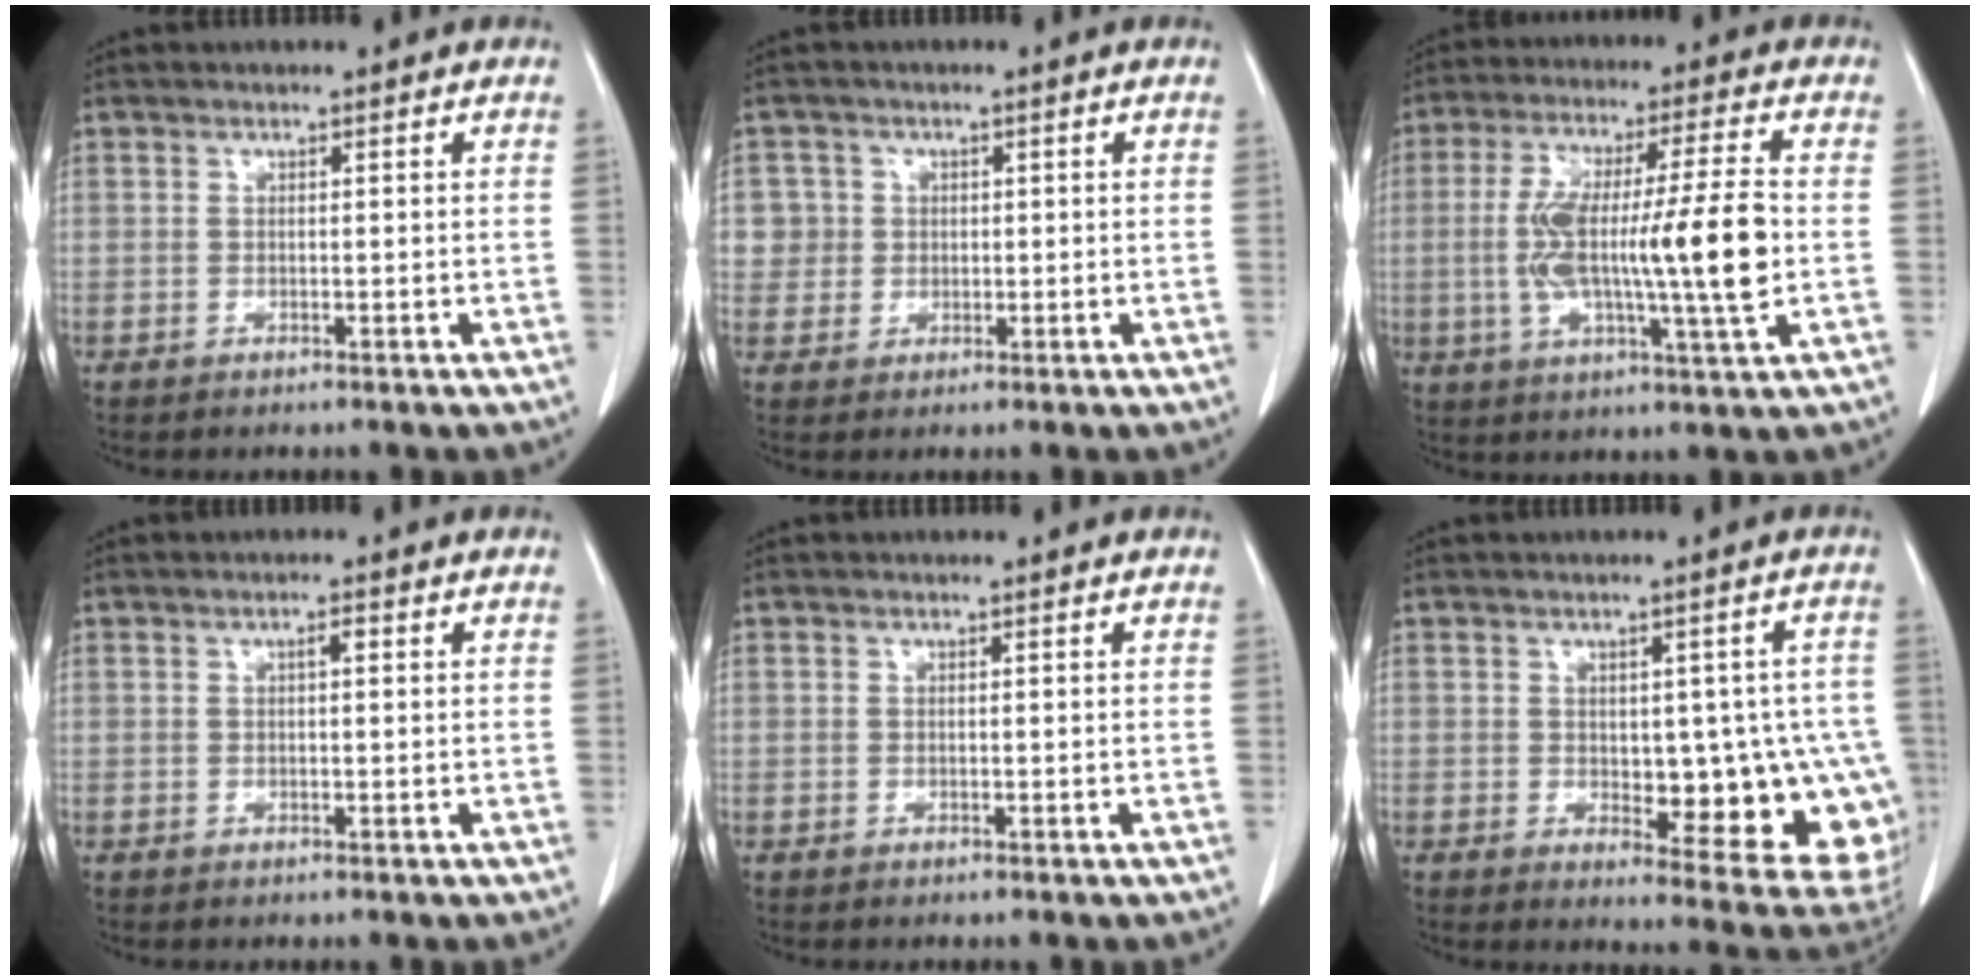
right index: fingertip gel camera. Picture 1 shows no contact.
{"total": 4.5, "force": [0.8, 4.4, 0.0], "torque": [0.014, 0.009, 0.015]}
{"total": 16.2, "force": [-1.1, 1.1, 16.1], "torque": [-0.299, 0.007, -0.021]}
{"total": 1.1, "force": [0.3, 0.3, 1.0], "torque": [-0.016, 0.004, 0.003]}
{"total": 0.0}
{"total": 14.6, "force": [-1.7, 6.2, 13.1], "torque": [-0.113, 0.010, 0.000]}